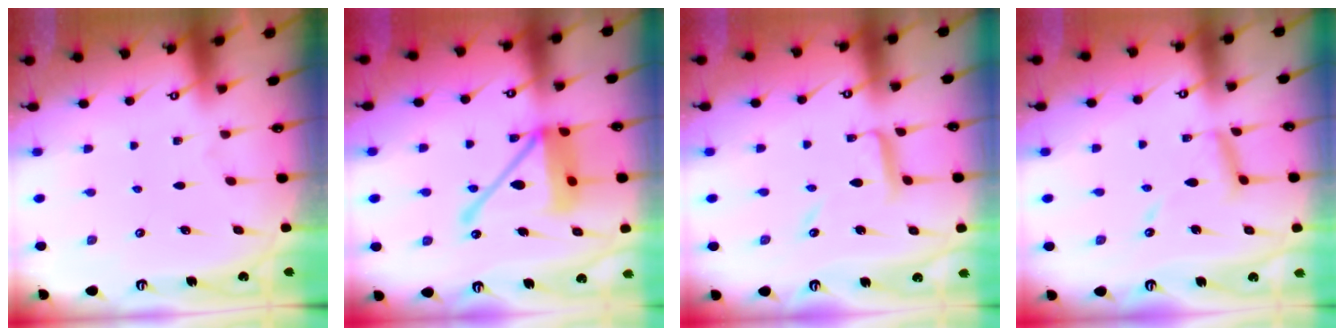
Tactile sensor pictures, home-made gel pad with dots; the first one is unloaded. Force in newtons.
{"total": 17.2, "press": 17.0, "slide": 2.3}
{"total": 9.2, "press": 9.2, "slide": 0.6}
{"total": 10.8, "press": 10.7, "slide": 0.9}